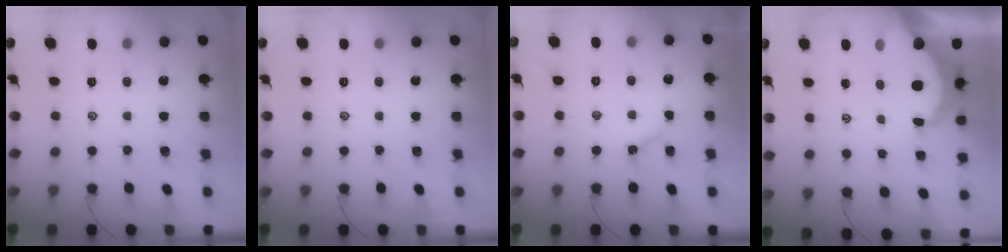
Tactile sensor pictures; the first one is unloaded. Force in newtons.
{"total": 0.0}
{"total": 3.5, "press": 3.4, "slide": 0.4}
{"total": 7.3, "press": 7.2, "slide": 0.9}